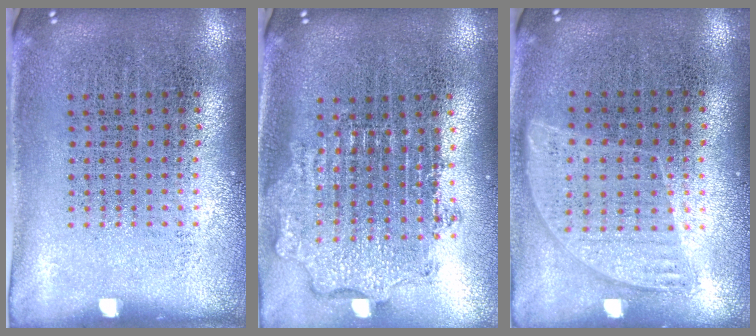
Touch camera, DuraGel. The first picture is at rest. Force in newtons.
{"total": 1.9, "press": 1.4, "slide": 1.2}
{"total": 0.9, "press": 0.8, "slide": 0.4}